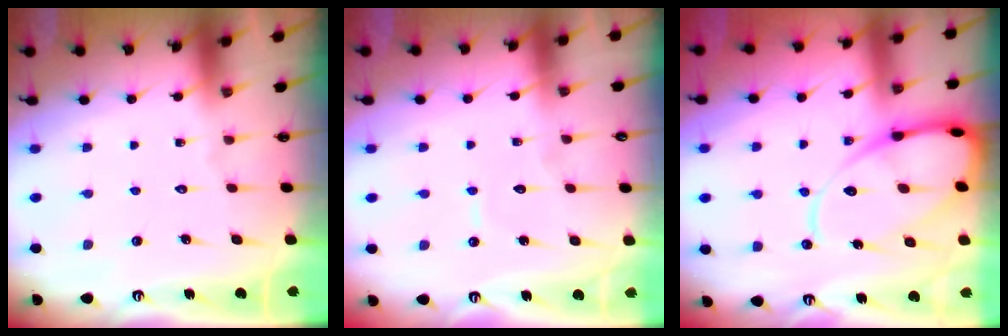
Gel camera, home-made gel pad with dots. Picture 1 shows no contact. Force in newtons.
{"total": 4.3, "press": 4.3, "slide": 0.2}
{"total": 15.5, "press": 15.4, "slide": 1.6}